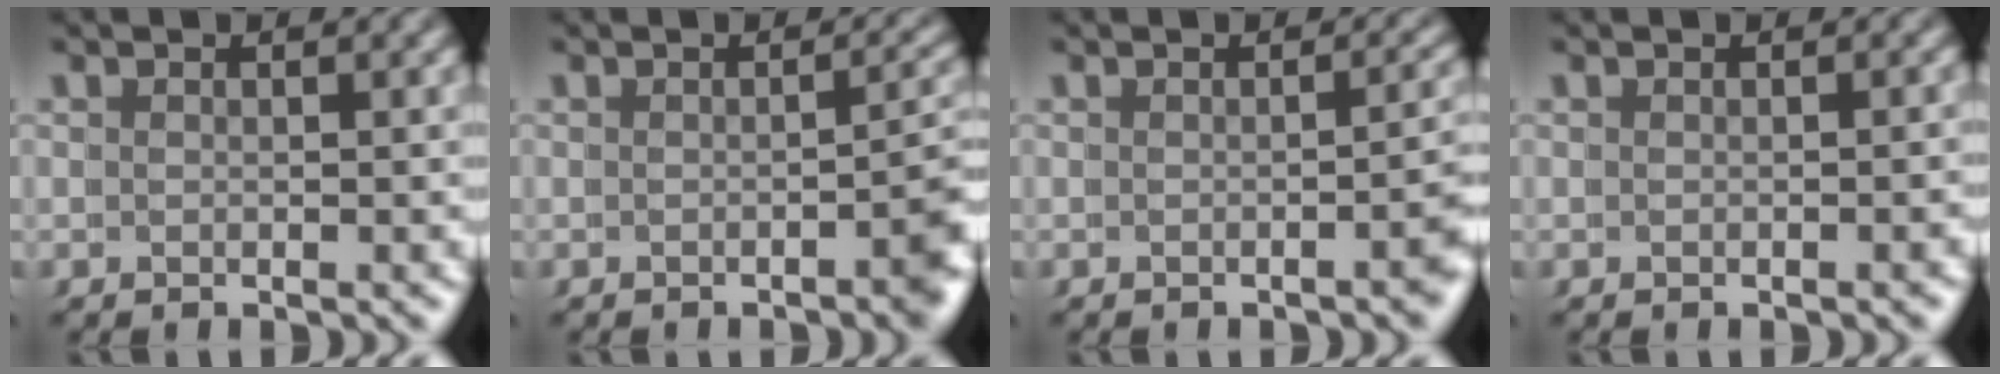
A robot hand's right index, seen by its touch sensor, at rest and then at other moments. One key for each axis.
{"total": 2.8, "fx": -1.3, "fy": 0.6, "fz": 2.4, "tx": -0.008, "ty": 0.003, "tz": -0.022}
{"total": 2.1, "fx": -1.0, "fy": 0.2, "fz": 1.8, "tx": -0.004, "ty": 0.003, "tz": -0.016}
{"total": 0.5, "fx": -0.4, "fy": 0.1, "fz": 0.3, "tx": 0.000, "ty": 0.004, "tz": -0.007}